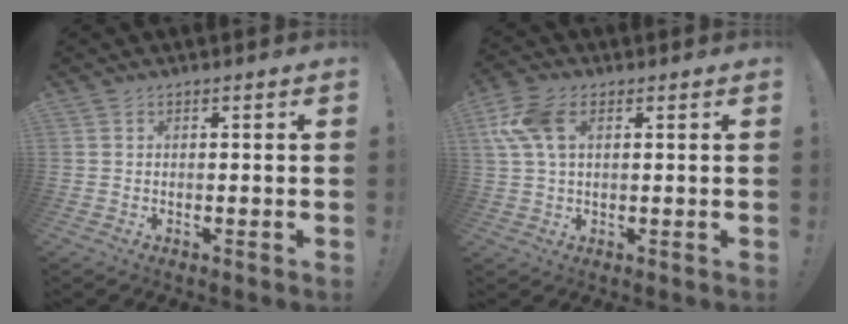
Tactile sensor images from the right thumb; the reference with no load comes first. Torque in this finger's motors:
{"motor_torque": [1.35, 1.48, 1.05, -0.02, 0.09]}